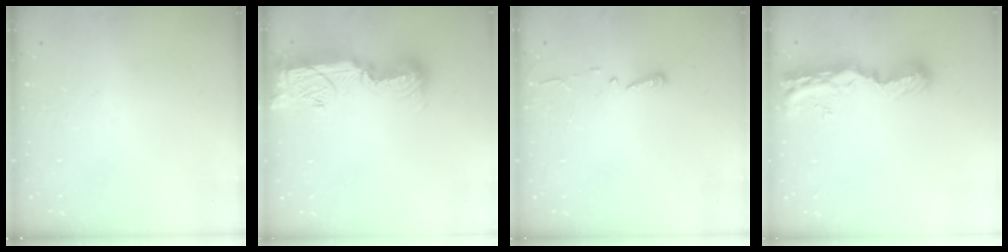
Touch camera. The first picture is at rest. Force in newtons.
{"total": 16.5, "press": 16.4, "slide": 1.6}
{"total": 3.0, "press": 2.9, "slide": 0.3}
{"total": 10.3, "press": 10.2, "slide": 1.2}